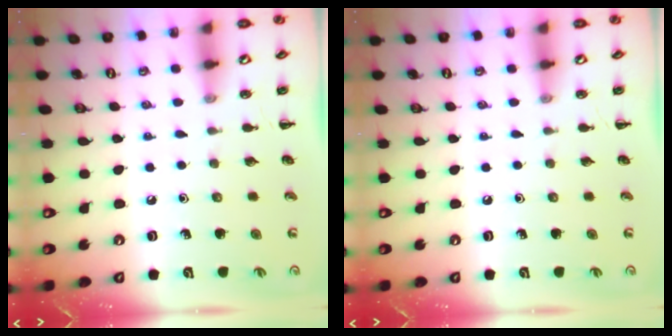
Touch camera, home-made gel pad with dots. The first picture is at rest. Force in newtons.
{"total": 0.0}